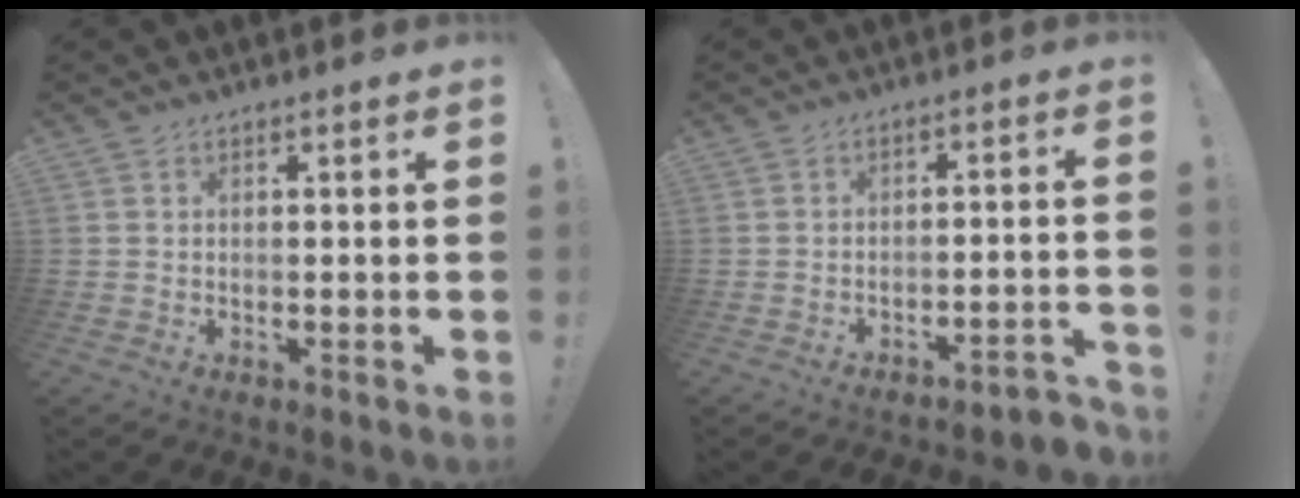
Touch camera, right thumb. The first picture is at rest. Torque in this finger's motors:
{"motor_torque": [0.02, 0.02, 0.11, -0.13, -0.01]}